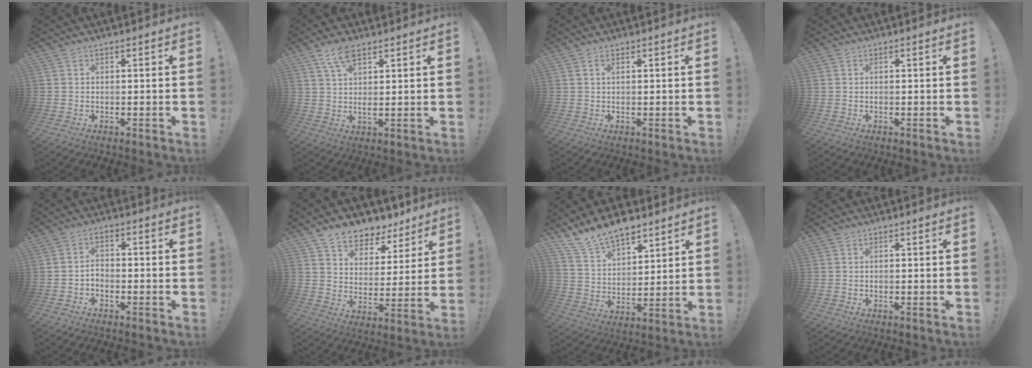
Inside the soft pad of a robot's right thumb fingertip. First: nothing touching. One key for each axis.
{"total": 6.6, "fx": 3.9, "fy": 2.4, "fz": 4.6, "tx": -0.083, "ty": -0.012, "tz": 0.070}
{"total": 0.9, "fx": 0.4, "fy": 0.4, "fz": 0.7, "tx": -0.008, "ty": -0.002, "tz": 0.006}
{"total": 0.0}
{"total": 2.2, "fx": -1.3, "fy": 1.2, "fz": 1.3, "tx": -0.028, "ty": 0.001, "tz": -0.027}
{"total": 8.0, "fx": 6.8, "fy": 4.0, "fz": 1.3, "tx": -0.028, "ty": -0.059, "tz": 0.130}
{"total": 11.9, "fx": 10.1, "fy": 5.1, "fz": 3.5, "tx": -0.080, "ty": -0.074, "tz": 0.194}
{"total": 0.0}